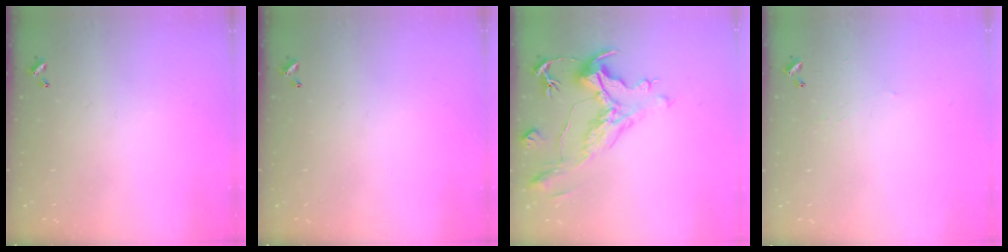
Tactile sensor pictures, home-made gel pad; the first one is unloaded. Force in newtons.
{"total": 0.0}
{"total": 1.6, "press": 0.6, "slide": 1.5}
{"total": 0.9, "press": 0.7, "slide": 0.4}